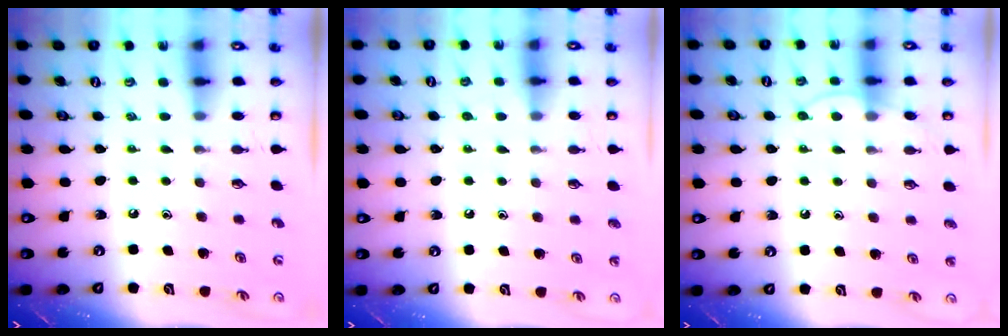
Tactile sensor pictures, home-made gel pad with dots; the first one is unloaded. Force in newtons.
{"total": 2.6, "press": 2.6, "slide": 0.3}
{"total": 5.7, "press": 5.7, "slide": 0.6}